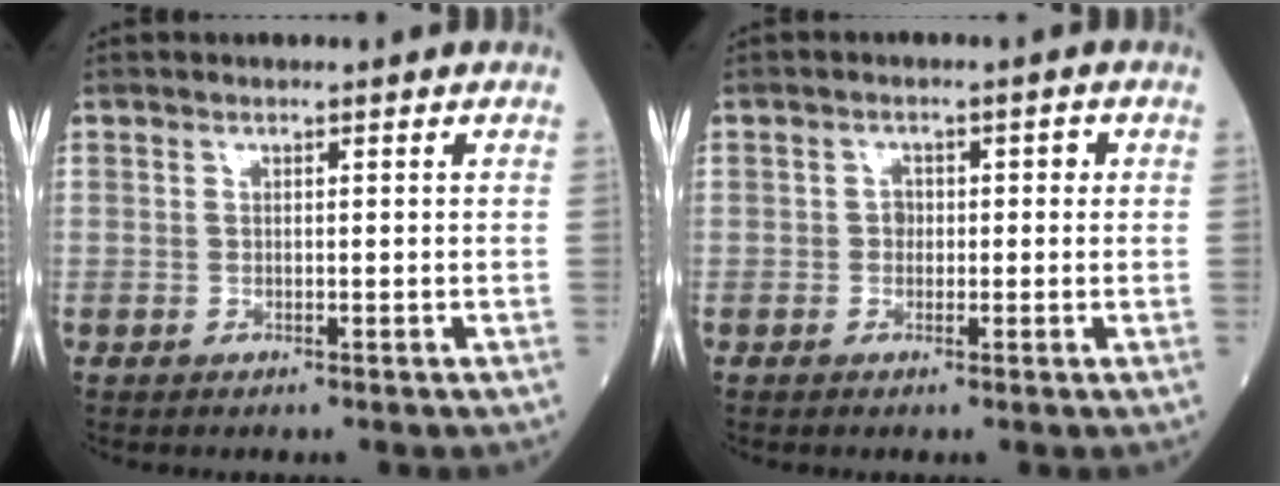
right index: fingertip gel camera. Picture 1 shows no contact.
{"total": 2.3, "force": [0.0, 1.8, 1.4], "torque": [-0.016, 0.012, -0.002]}